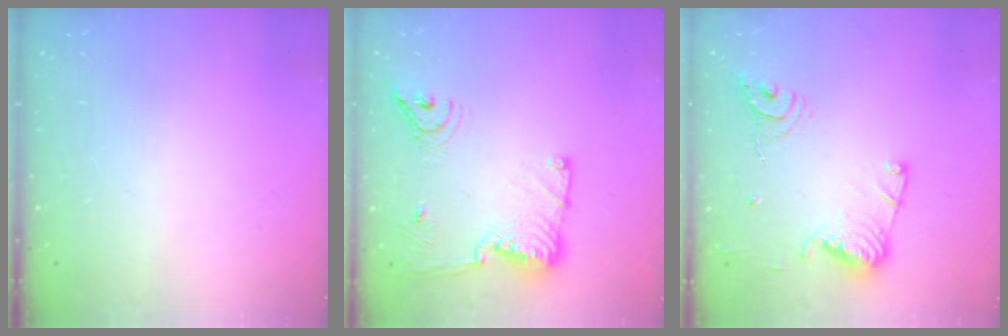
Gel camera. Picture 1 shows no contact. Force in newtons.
{"total": 14.7, "press": 14.6, "slide": 2.1}
{"total": 13.7, "press": 13.6, "slide": 1.5}